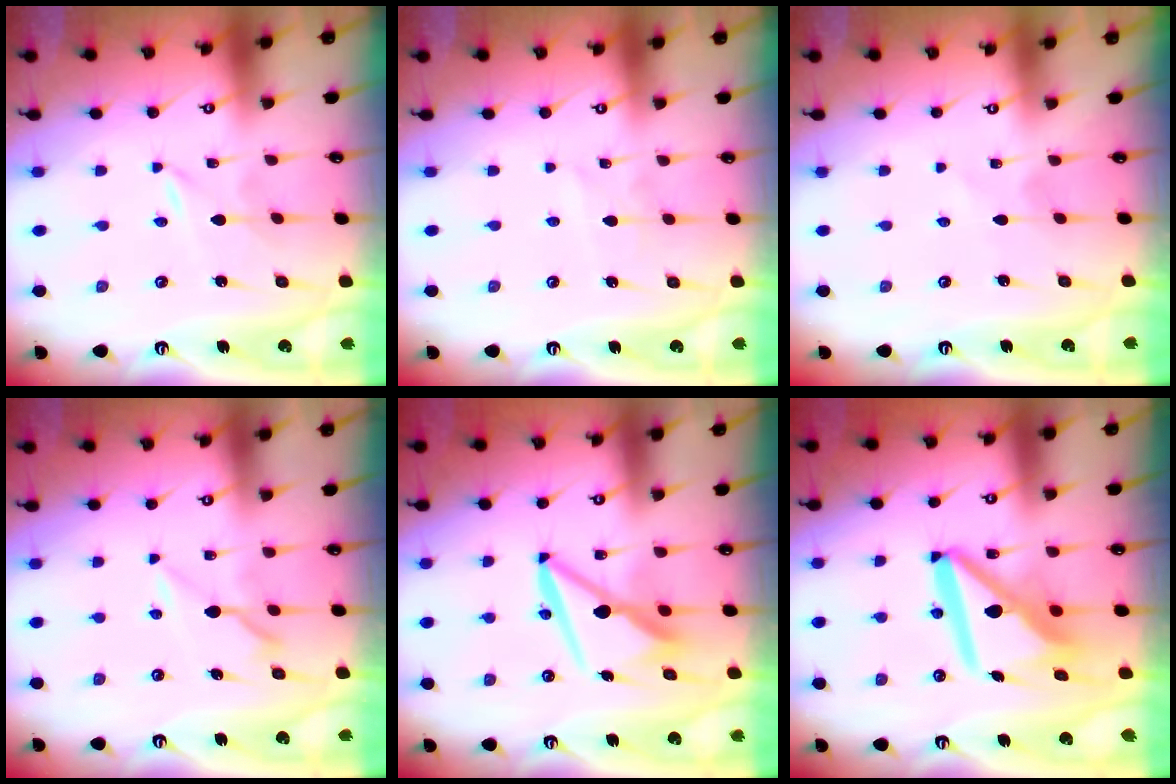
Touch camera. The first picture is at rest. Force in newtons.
{"total": 1.6, "press": 1.6, "slide": 0.1}
{"total": 1.9, "press": 1.9, "slide": 0.1}
{"total": 6.1, "press": 6.0, "slide": 1.0}
{"total": 9.1, "press": 8.9, "slide": 1.7}
{"total": 13.9, "press": 13.8, "slide": 1.7}